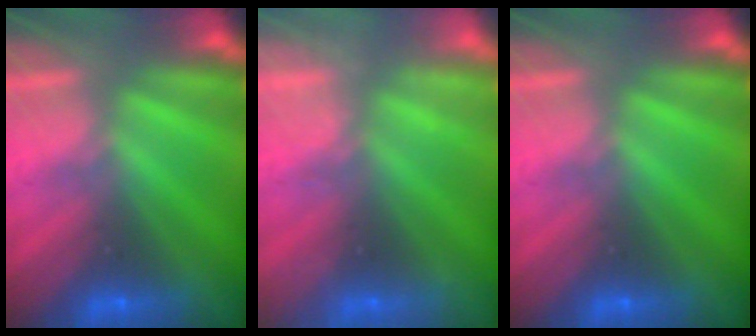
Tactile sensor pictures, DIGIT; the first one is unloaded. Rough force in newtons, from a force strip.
{"total": 2.2}
{"total": 0.0}